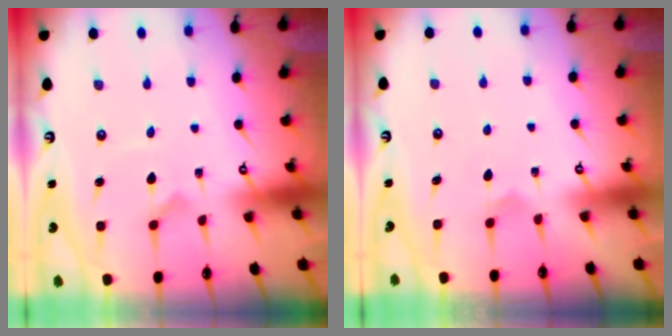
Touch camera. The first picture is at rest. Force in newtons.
{"total": 4.1, "press": 4.1, "slide": 0.2}